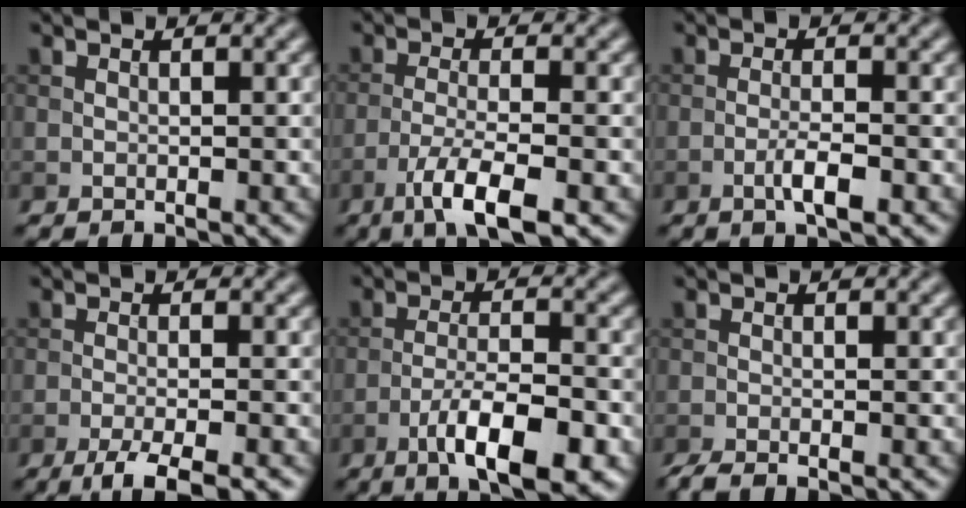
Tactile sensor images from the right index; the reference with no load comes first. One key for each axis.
{"total": 5.1, "fx": -2.9, "fy": 1.0, "fz": 4.1, "tx": -0.077, "ty": -0.001, "tz": -0.058}
{"total": 2.5, "fx": -1.1, "fy": 0.5, "fz": 2.2, "tx": -0.041, "ty": 0.004, "tz": -0.024}
{"total": 4.3, "fx": -2.7, "fy": 0.8, "fz": 3.2, "tx": -0.051, "ty": -0.001, "tz": -0.051}
{"total": 7.3, "fx": -4.0, "fy": 2.0, "fz": 5.8, "tx": -0.100, "ty": 0.004, "tz": -0.068}
{"total": 1.6, "fx": -1.3, "fy": 0.2, "fz": 1.0, "tx": -0.019, "ty": -0.005, "tz": -0.027}